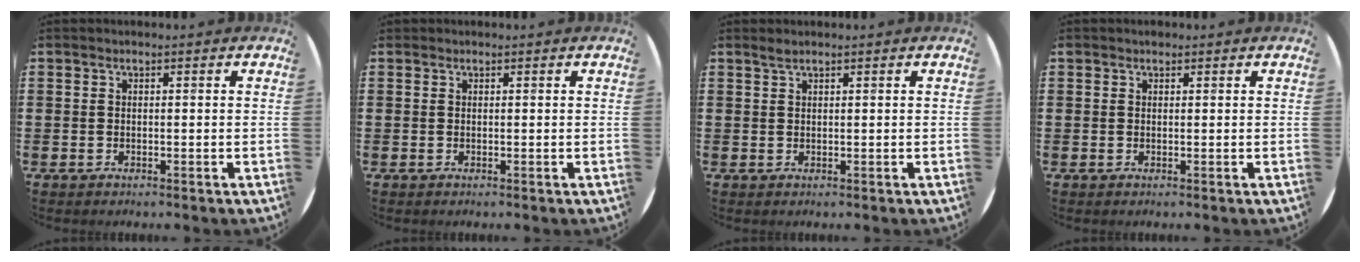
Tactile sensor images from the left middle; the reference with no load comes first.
{"total": 0.0}
{"total": 0.9, "force": [0.8, 0.0, 0.4], "torque": [-0.008, 0.001, 0.014]}
{"total": 0.5, "force": [0.4, 0.3, 0.0], "torque": [0.009, 0.001, 0.006]}